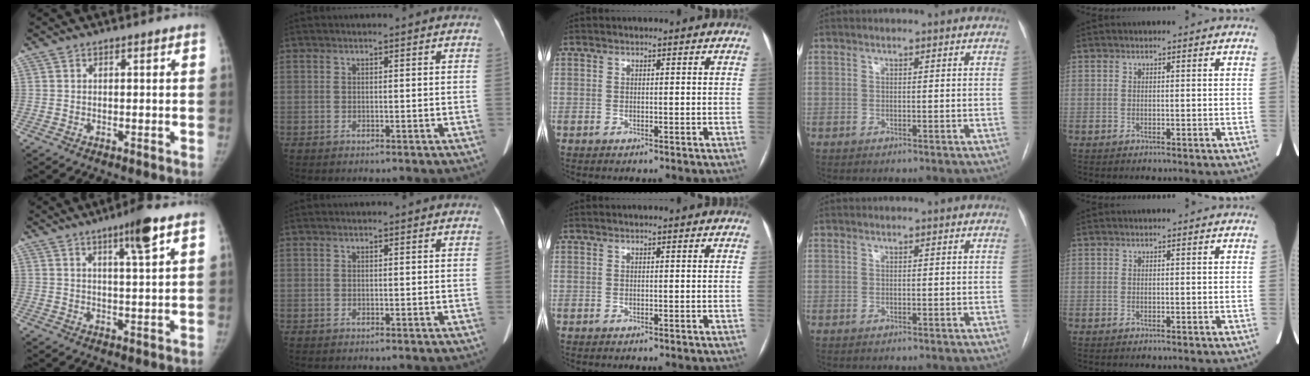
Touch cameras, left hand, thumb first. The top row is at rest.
{"thumb": {"total": 7.0, "force": [3.9, 0.6, 5.8], "torque": [-0.090, -0.018, 0.061]}}